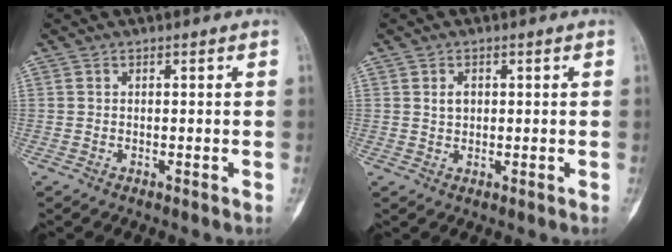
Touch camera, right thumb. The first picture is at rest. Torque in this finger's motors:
{"motor_torque": [0.51, 0.52, 0.51, -0.05, 0.03]}